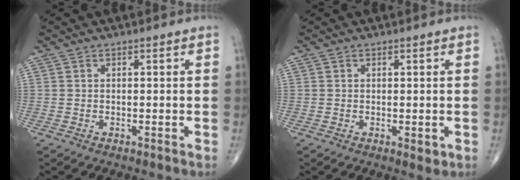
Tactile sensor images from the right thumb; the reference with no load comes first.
{"total": 1.3, "force": [-0.1, 0.8, 1.1], "torque": [-0.012, -0.004, -0.001]}